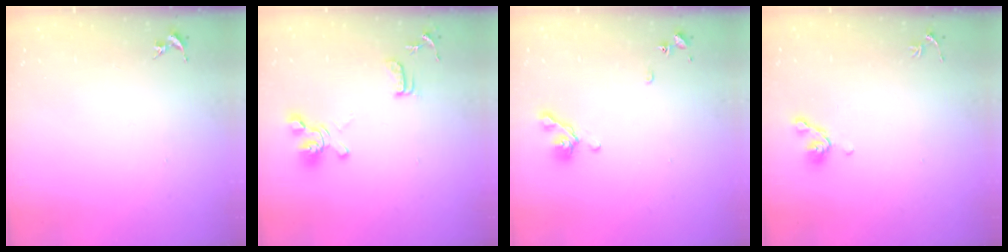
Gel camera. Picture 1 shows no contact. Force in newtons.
{"total": 13.0, "press": 12.9, "slide": 1.6}
{"total": 8.6, "press": 8.4, "slide": 1.4}
{"total": 6.5, "press": 6.4, "slide": 1.3}